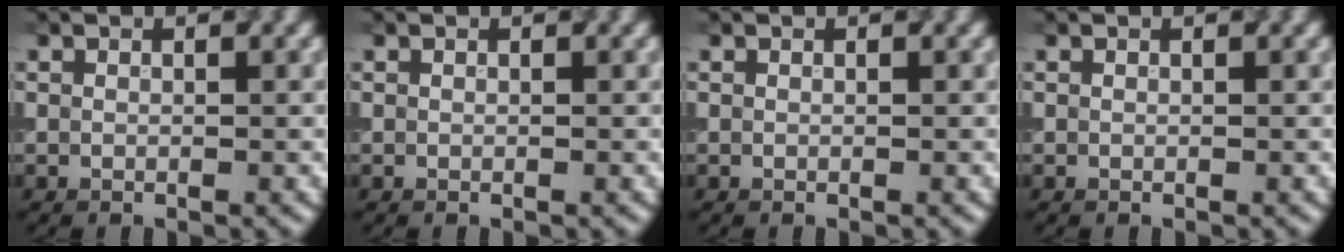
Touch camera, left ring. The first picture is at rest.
{"total": 0.0}
{"total": 0.0}
{"total": 0.0}